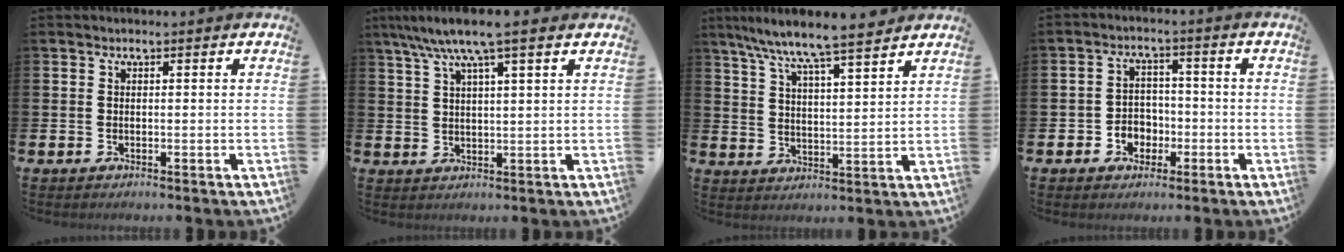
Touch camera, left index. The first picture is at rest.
{"total": 6.8, "force": [5.3, 0.7, 4.2], "torque": [-0.093, -0.011, 0.093]}
{"total": 8.0, "force": [7.5, 0.1, 2.7], "torque": [-0.084, -0.046, 0.133]}
{"total": 3.5, "force": [-1.4, 3.1, 0.9], "torque": [-0.019, -0.003, -0.035]}